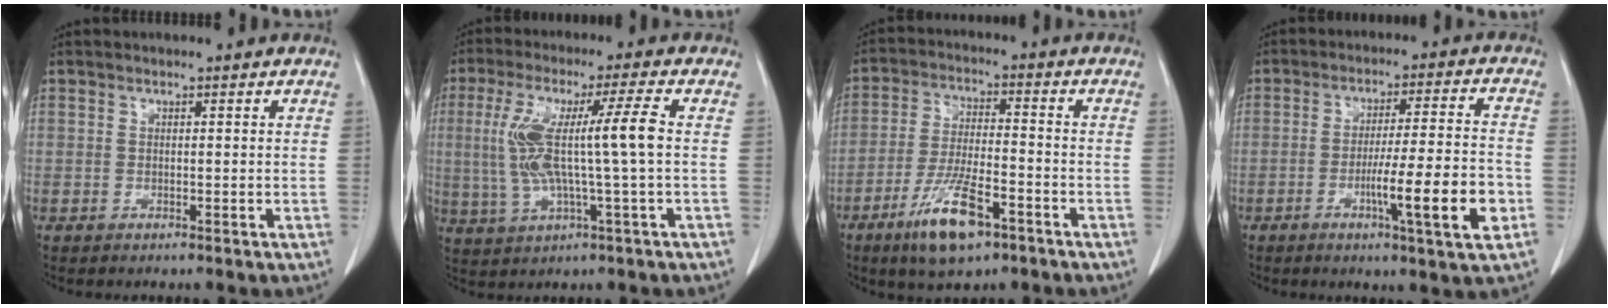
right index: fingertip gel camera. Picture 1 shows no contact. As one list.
[{"total": 11.5, "force": [0.5, -0.2, 11.5], "torque": [-0.238, 0.014, 0.010]}, {"total": 10.4, "force": [-6.0, 2.5, 8.2], "torque": [-0.154, -0.015, -0.103]}, {"total": 11.7, "force": [-4.0, -0.2, 11.0], "torque": [-0.172, -0.009, -0.063]}]